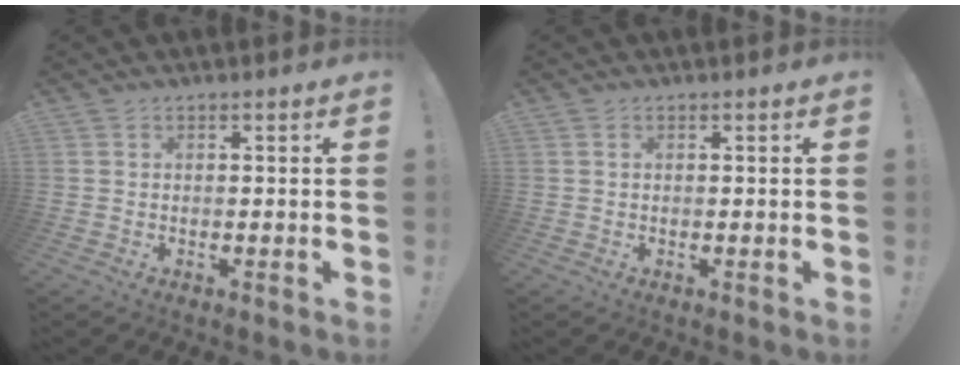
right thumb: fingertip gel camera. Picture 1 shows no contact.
{"total": 0.0}